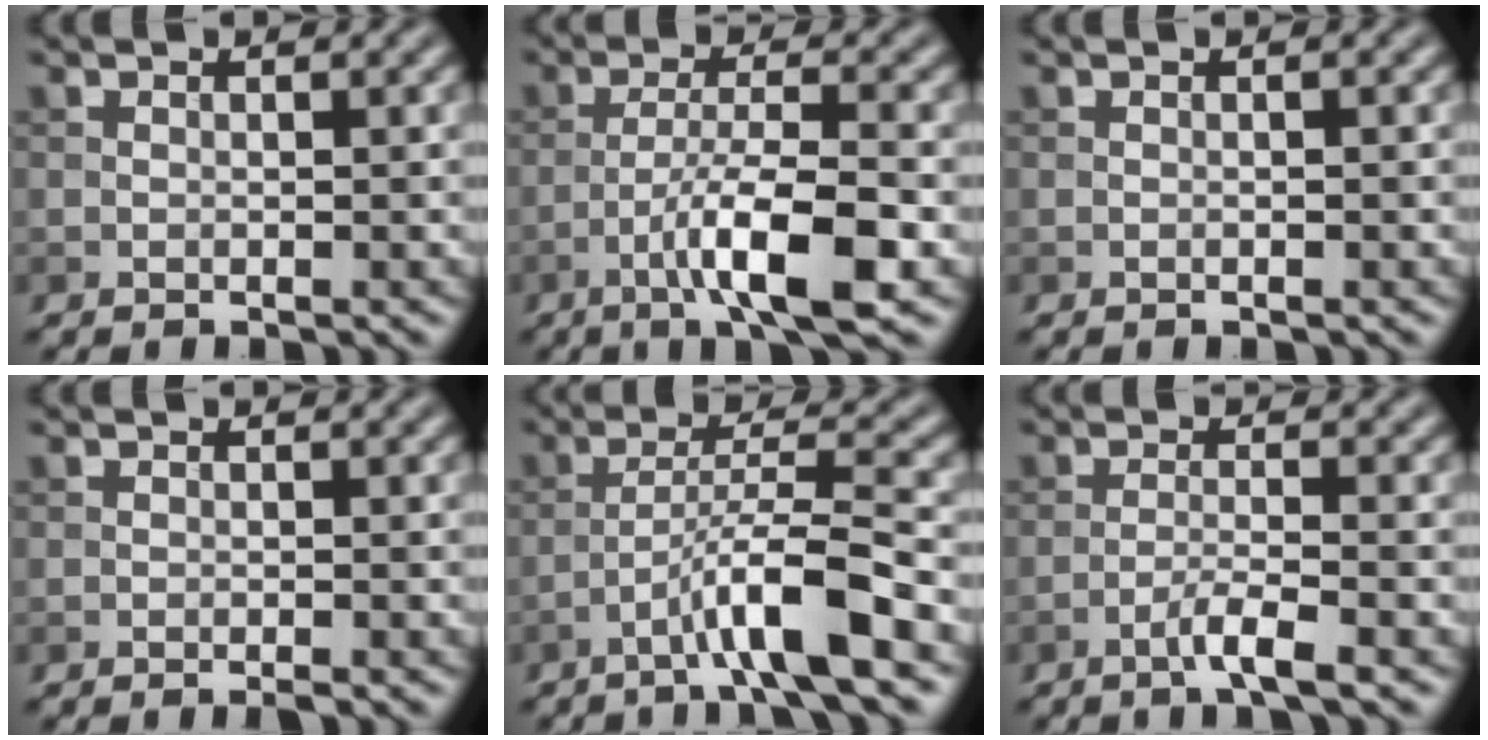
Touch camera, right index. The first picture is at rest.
{"total": 7.1, "force": [-3.2, 1.3, 6.2], "torque": [-0.106, 0.009, -0.058]}
{"total": 0.6, "force": [0.0, 0.1, 0.6], "torque": [-0.010, 0.000, 0.000]}
{"total": 0.7, "force": [-0.5, 0.0, 0.5], "torque": [-0.008, -0.001, -0.010]}
{"total": 6.2, "force": [-3.3, 0.4, 5.2], "torque": [-0.085, 0.019, -0.063]}
{"total": 2.5, "force": [-1.4, 0.1, 2.1], "torque": [-0.036, 0.008, -0.037]}